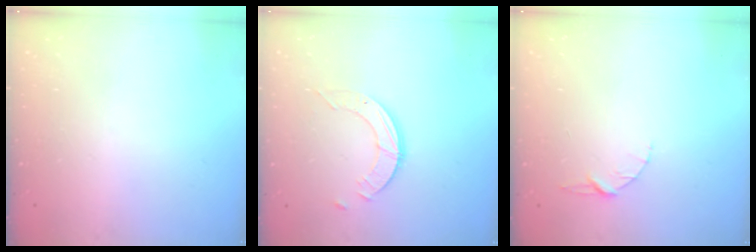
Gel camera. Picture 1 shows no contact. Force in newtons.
{"total": 3.6, "press": 3.6, "slide": 0.4}
{"total": 3.4, "press": 3.3, "slide": 0.4}